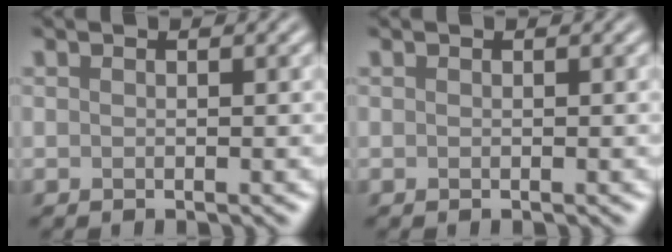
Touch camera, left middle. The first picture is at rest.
{"total": 0.0}